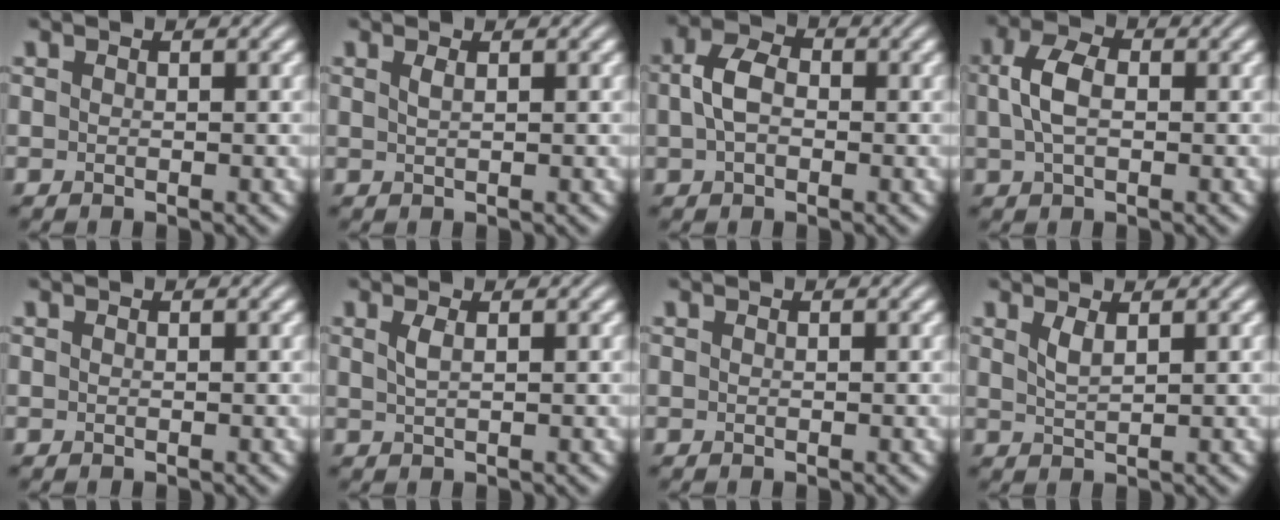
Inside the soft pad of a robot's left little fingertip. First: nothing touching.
{"total": 0.8, "force": [0.4, 0.3, 0.7], "torque": [-0.010, 0.002, 0.006]}
{"total": 3.6, "force": [0.1, 2.5, 2.6], "torque": [-0.058, 0.006, -0.006]}
{"total": 3.8, "force": [0.3, 2.3, 2.9], "torque": [-0.068, 0.007, 0.002]}
{"total": 0.0}
{"total": 1.2, "force": [0.5, 0.4, 1.0], "torque": [-0.022, 0.002, 0.009]}
{"total": 0.0}
{"total": 1.5, "force": [0.9, 0.4, 1.1], "torque": [-0.026, -0.002, 0.020]}